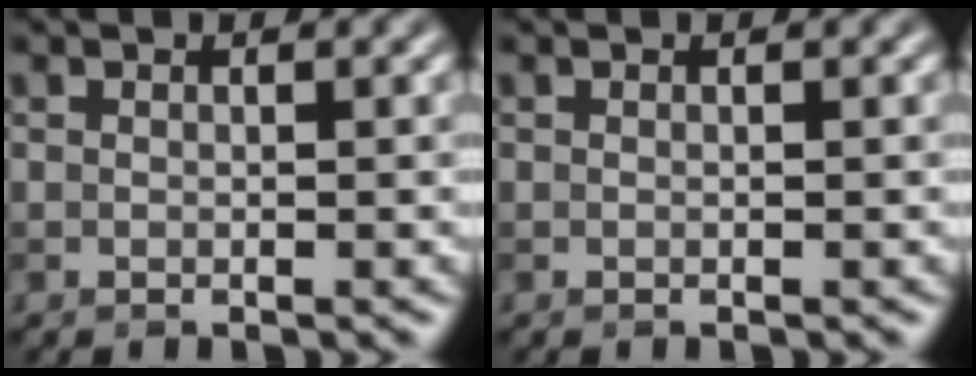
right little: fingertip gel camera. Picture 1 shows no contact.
{"total": 0.0}